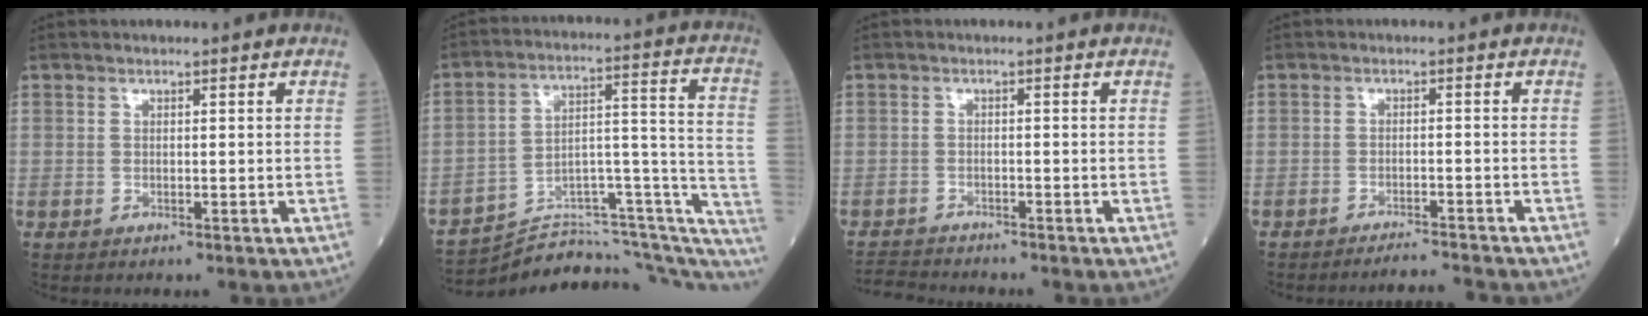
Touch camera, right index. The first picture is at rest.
{"total": 24.9, "force": [-22.5, 3.9, 9.8], "torque": [-0.087, 0.057, -0.318]}
{"total": 3.4, "force": [-3.4, 0.1, -0.2], "torque": [0.003, -0.017, -0.063]}
{"total": 4.4, "force": [-4.3, -0.9, 0.3], "torque": [-0.004, -0.007, -0.066]}